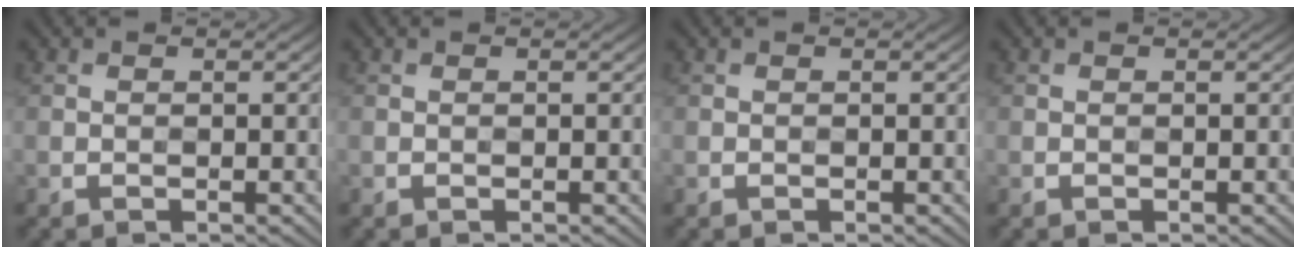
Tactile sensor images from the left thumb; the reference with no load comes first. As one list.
[{"total": 0.0}, {"total": 0.0}, {"total": 0.0}]